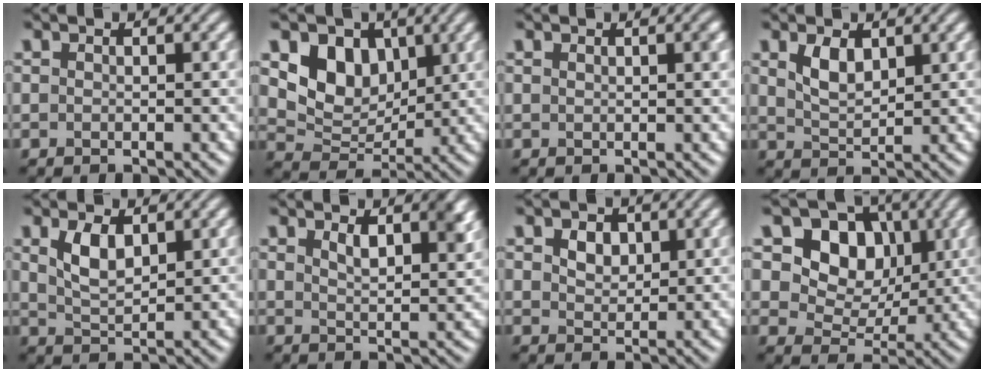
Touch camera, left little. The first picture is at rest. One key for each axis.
{"total": 5.7, "fx": 2.1, "fy": 4.3, "fz": 3.0, "tx": -0.054, "ty": -0.010, "tz": 0.032}
{"total": 0.8, "fx": 0.4, "fy": 0.2, "fz": 0.7, "tx": -0.010, "ty": 0.001, "tz": 0.007}
{"total": 2.7, "fx": 1.4, "fy": 1.4, "fz": 1.9, "tx": -0.043, "ty": -0.002, "tz": 0.031}
{"total": 3.2, "fx": 1.5, "fy": 1.5, "fz": 2.4, "tx": -0.054, "ty": 0.000, "tz": 0.034}
{"total": 3.6, "fx": 2.0, "fy": 1.3, "fz": 2.6, "tx": -0.044, "ty": -0.004, "tz": 0.035}
{"total": 2.3, "fx": 1.0, "fy": 1.6, "fz": 1.3, "tx": -0.030, "ty": 0.001, "tz": 0.018}
{"total": 8.3, "fx": 2.8, "fy": 6.4, "fz": 4.5, "tx": -0.086, "ty": 0.002, "tz": 0.047}